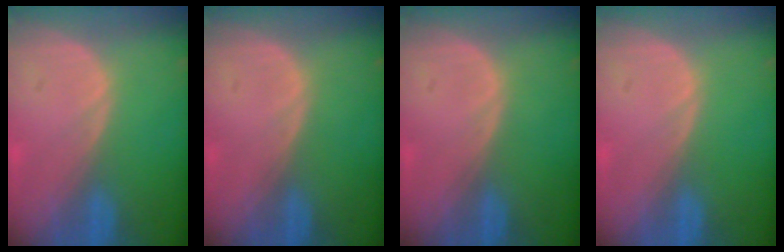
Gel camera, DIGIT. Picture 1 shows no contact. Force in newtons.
{"total": 0.0}
{"total": 0.0}
{"total": 0.0}